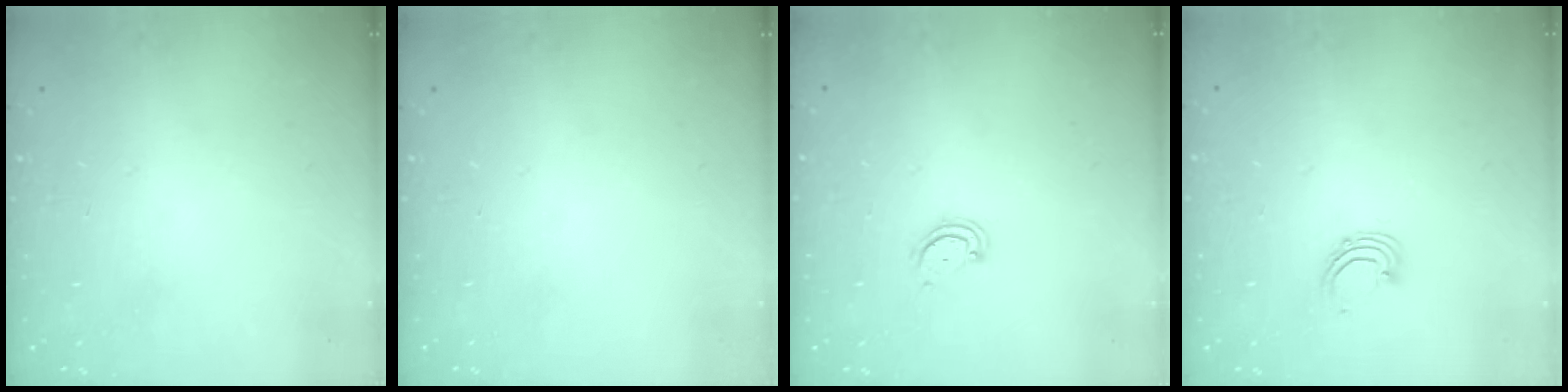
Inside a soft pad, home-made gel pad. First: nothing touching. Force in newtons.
{"total": 0.0}
{"total": 2.6, "press": 2.6, "slide": 0.3}
{"total": 2.9, "press": 2.9, "slide": 0.2}